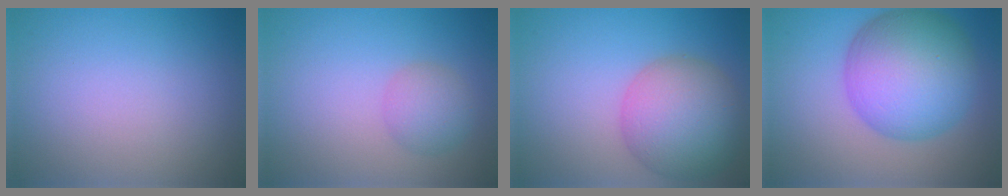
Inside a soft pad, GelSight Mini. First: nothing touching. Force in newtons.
{"total": 2.5, "press": 2.5, "slide": 0.0}
{"total": 7.8, "press": 7.8, "slide": 0.6}
{"total": 11.1, "press": 11.1, "slide": 0.2}